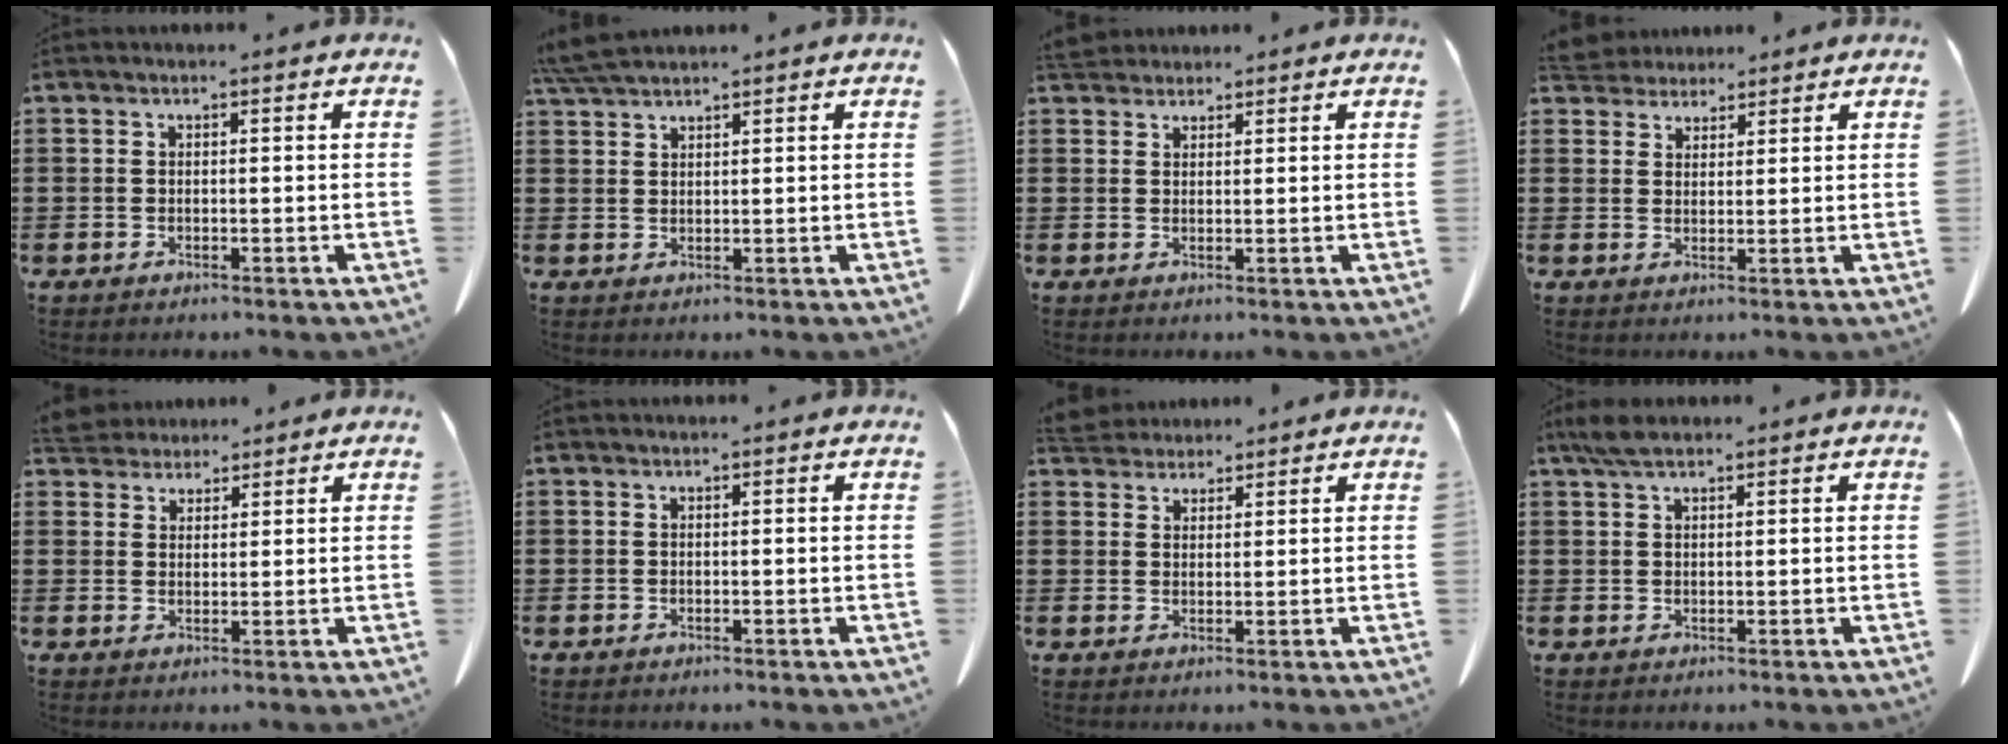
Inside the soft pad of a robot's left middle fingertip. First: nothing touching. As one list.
[{"total": 4.2, "force": [3.7, 0.5, 1.9], "torque": [-0.049, -0.004, 0.070]}, {"total": 3.0, "force": [2.8, 1.0, 0.8], "torque": [-0.023, -0.002, 0.055]}, {"total": 3.9, "force": [3.7, 1.1, 0.3], "torque": [-0.019, -0.008, 0.071]}, {"total": 4.0, "force": [3.8, 1.1, 0.5], "torque": [-0.024, -0.008, 0.073]}, {"total": 0.0}, {"total": 3.6, "force": [3.4, 1.0, 0.4], "torque": [-0.021, -0.006, 0.067]}, {"total": 3.2, "force": [2.2, 1.0, 2.1], "torque": [-0.047, 0.003, 0.041]}]